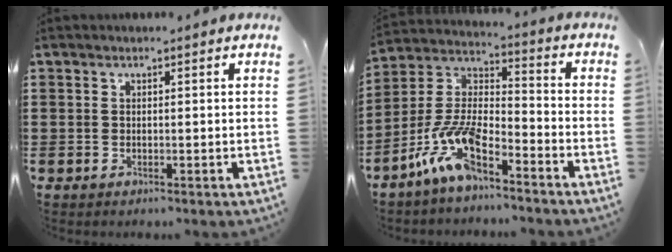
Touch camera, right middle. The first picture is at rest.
{"total": 10.8, "force": [-7.5, 3.1, 7.2], "torque": [-0.174, -0.002, -0.151]}